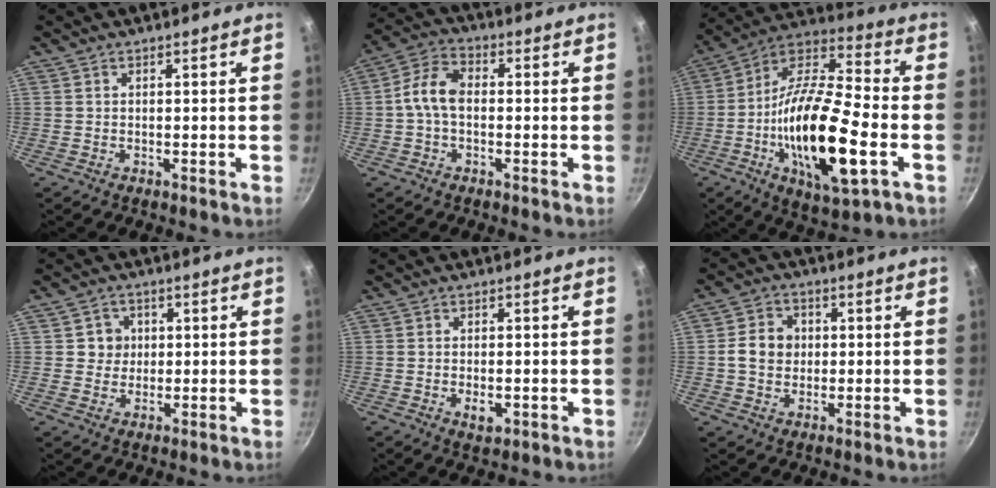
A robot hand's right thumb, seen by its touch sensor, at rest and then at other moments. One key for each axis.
{"total": 7.5, "fx": -0.4, "fy": 4.6, "fz": 5.9, "tx": -0.112, "ty": 0.029, "tz": -0.020}
{"total": 24.4, "fx": -5.8, "fy": 8.3, "fz": 22.2, "tx": -0.403, "ty": 0.020, "tz": -0.115}
{"total": 4.0, "fx": 0.7, "fy": 3.9, "fz": 0.8, "tx": 0.017, "ty": 0.002, "tz": 0.006}
{"total": 3.2, "fx": -0.9, "fy": 1.7, "fz": 2.6, "tx": -0.043, "ty": -0.003, "tz": -0.011}
{"total": 6.6, "fx": 0.3, "fy": 5.7, "fz": 3.4, "tx": -0.040, "ty": 0.009, "tz": -0.006}